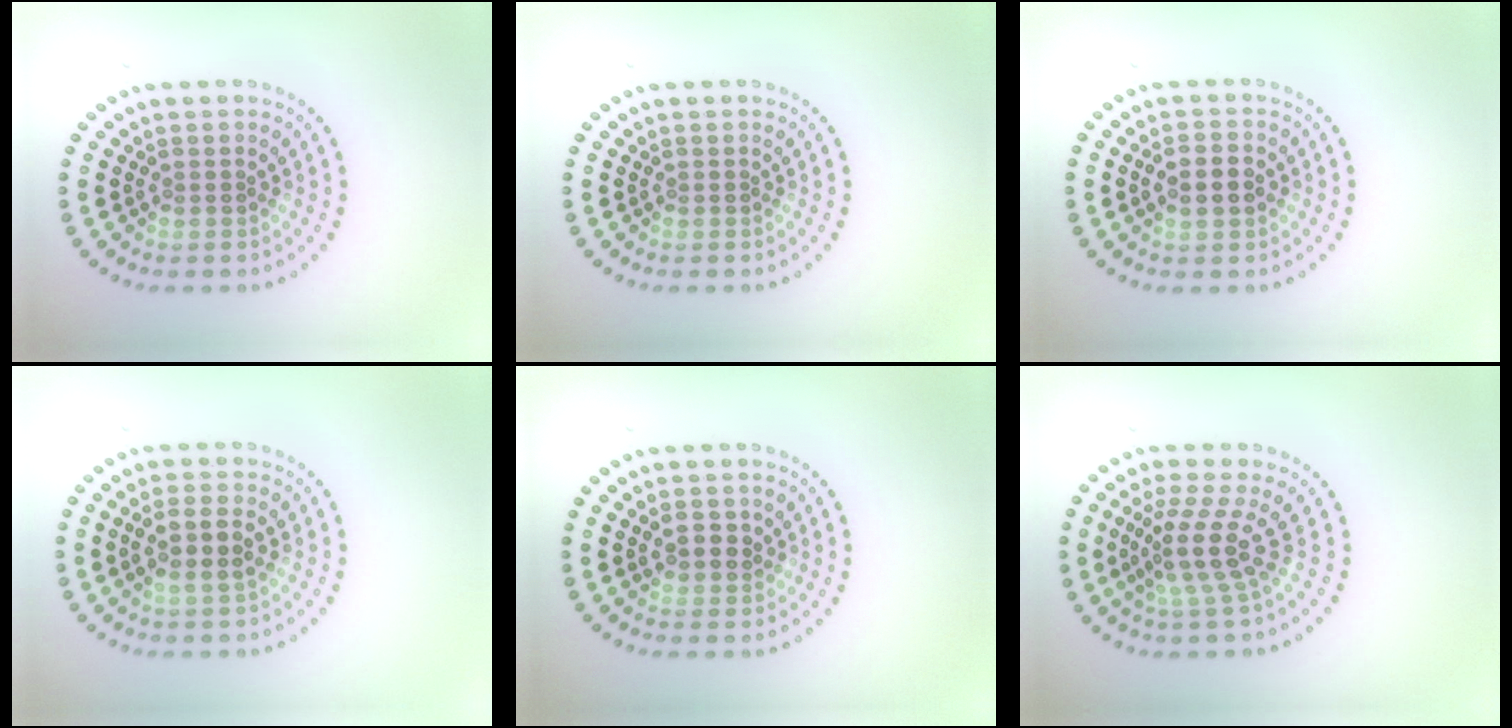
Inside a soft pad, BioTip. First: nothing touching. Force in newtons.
{"total": 0.0}
{"total": 2.7, "press": 2.7, "slide": 0.2}
{"total": 3.0, "press": 2.9, "slide": 0.8}
{"total": 2.2, "press": 2.1, "slide": 0.6}
{"total": 3.9, "press": 2.8, "slide": 2.8}